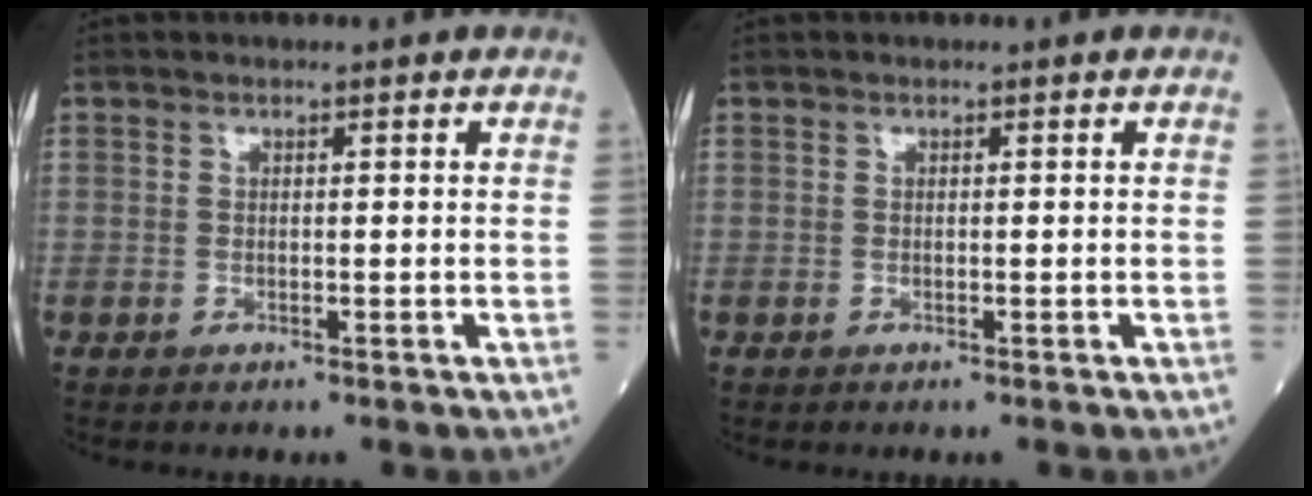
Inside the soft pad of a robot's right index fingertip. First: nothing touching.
{"total": 0.0}